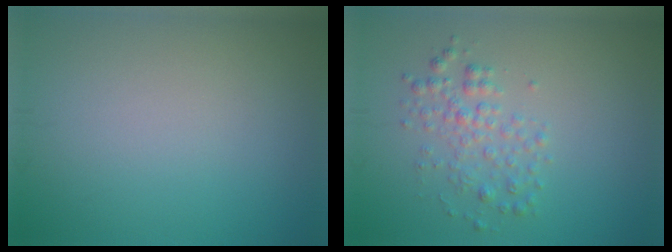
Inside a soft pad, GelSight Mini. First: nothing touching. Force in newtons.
{"total": 2.4, "press": 2.4, "slide": 0.1}